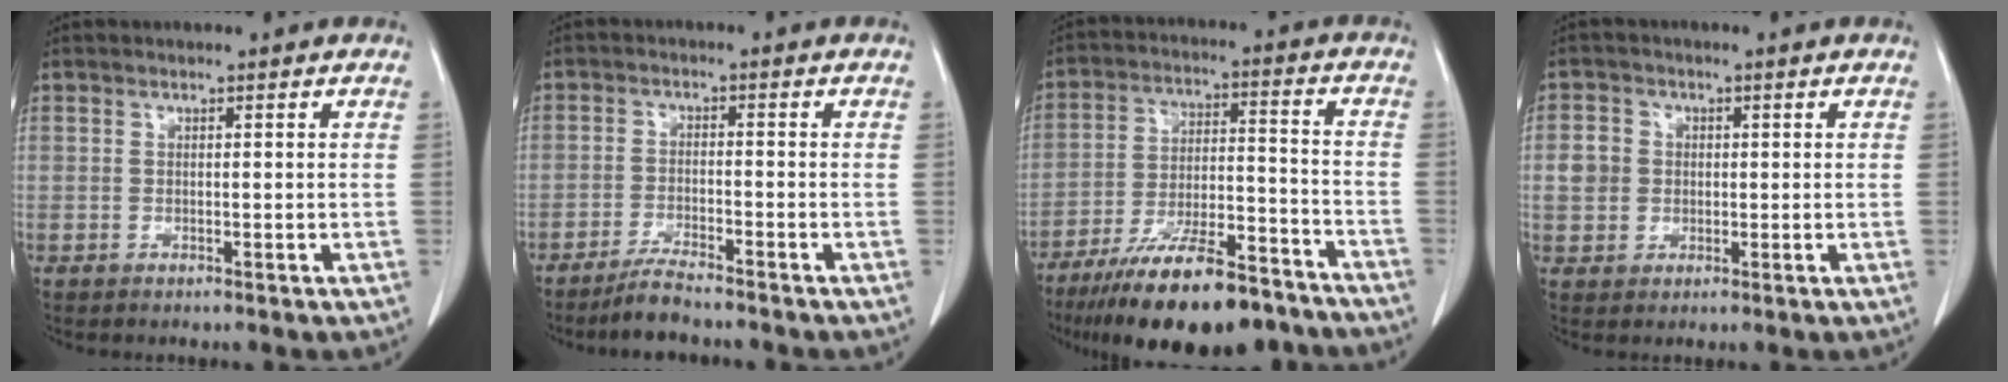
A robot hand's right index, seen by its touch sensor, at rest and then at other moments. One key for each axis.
{"total": 4.9, "fx": -4.3, "fy": 0.2, "fz": 2.3, "tx": -0.043, "ty": -0.013, "tz": -0.079}
{"total": 19.0, "fx": -14.9, "fy": 4.2, "fz": 11.1, "tx": -0.164, "ty": 0.004, "tz": -0.241}
{"total": 4.1, "fx": 0.2, "fy": 3.8, "fz": 1.3, "tx": -0.030, "ty": 0.015, "tz": 0.009}